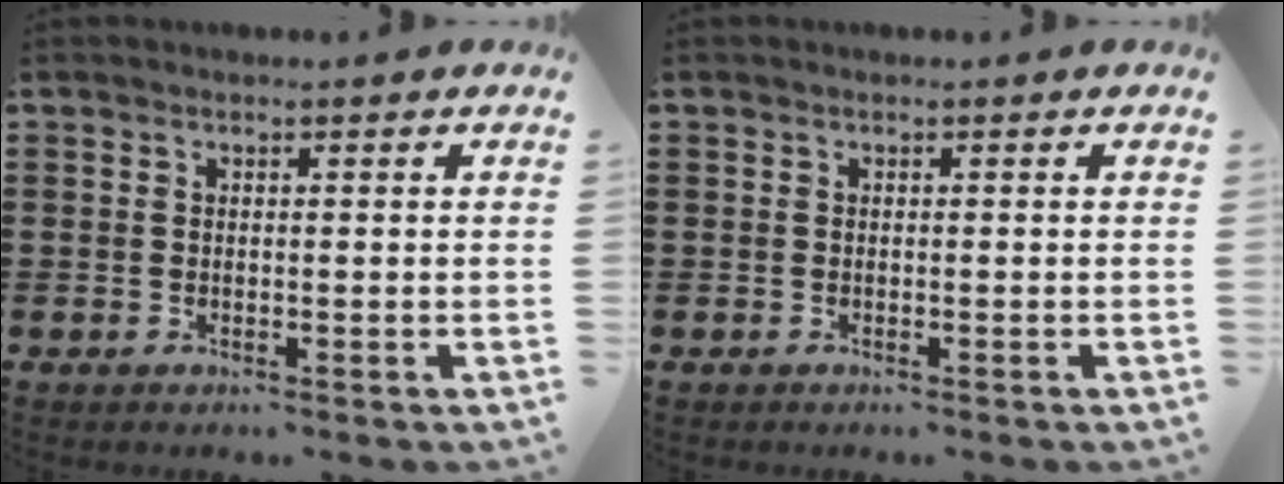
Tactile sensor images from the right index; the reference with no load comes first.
{"total": 0.0}